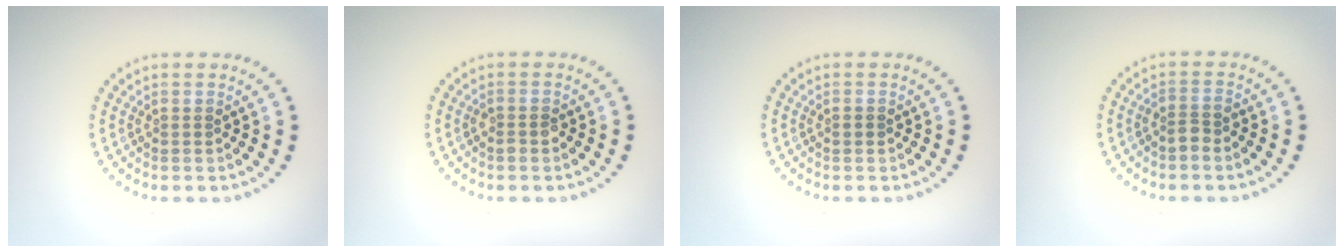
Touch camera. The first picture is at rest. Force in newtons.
{"total": 1.1, "press": 1.1, "slide": 0.2}
{"total": 0.8, "press": 0.8, "slide": 0.1}
{"total": 1.5, "press": 1.3, "slide": 0.8}